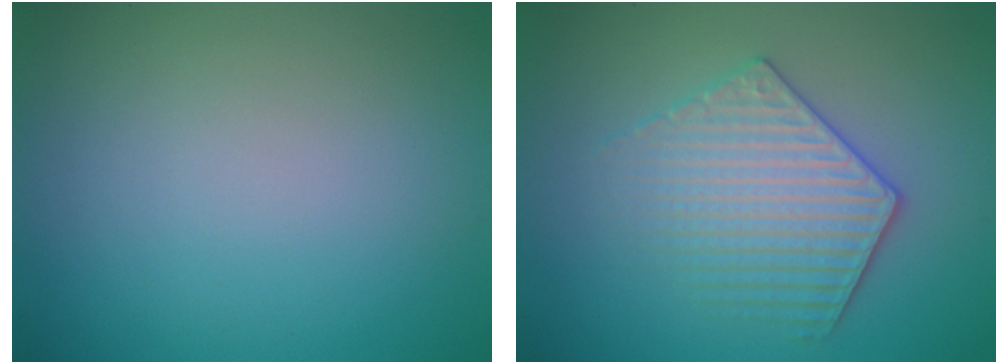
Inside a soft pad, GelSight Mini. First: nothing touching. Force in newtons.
{"total": 3.6, "press": 3.6, "slide": 0.7}